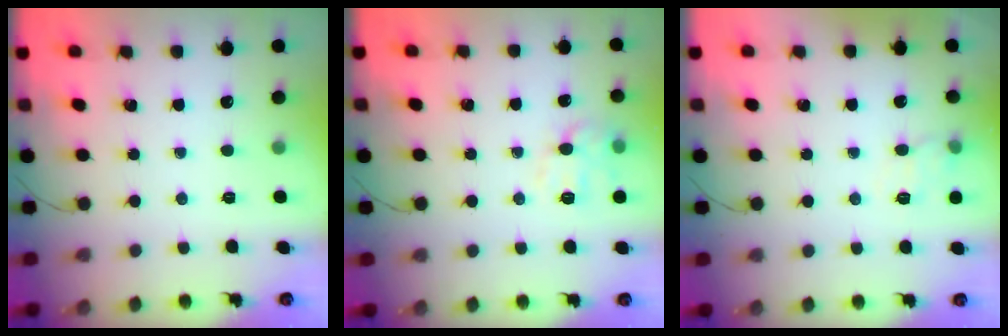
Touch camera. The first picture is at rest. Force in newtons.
{"total": 10.1, "press": 10.1, "slide": 0.7}
{"total": 9.3, "press": 9.2, "slide": 1.6}